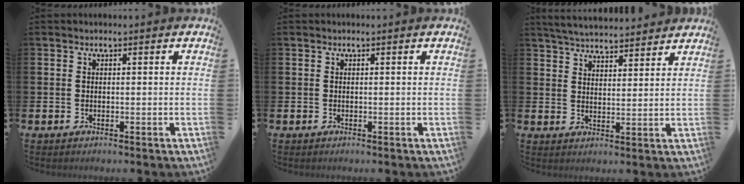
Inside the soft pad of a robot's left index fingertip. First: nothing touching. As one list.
[{"total": 0.0}, {"total": 5.1, "force": [5.0, 0.5, 0.4], "torque": [-0.020, -0.030, 0.089]}]